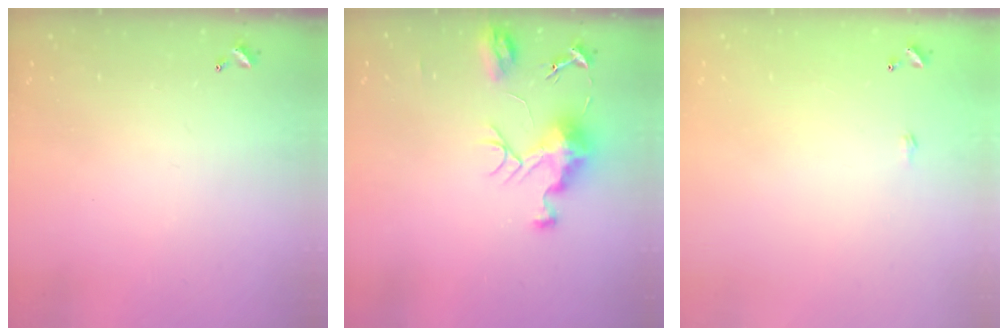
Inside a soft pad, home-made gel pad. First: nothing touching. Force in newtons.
{"total": 9.1, "press": 9.1, "slide": 0.7}
{"total": 0.6, "press": 0.6, "slide": 0.2}